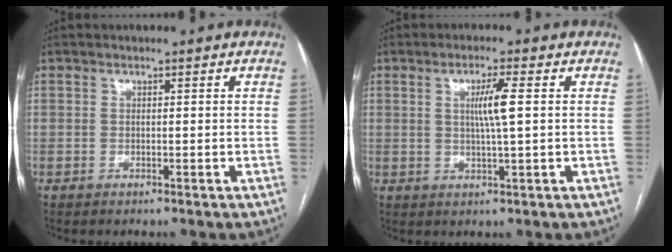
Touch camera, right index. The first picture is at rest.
{"total": 4.5, "force": [0.8, -0.3, 4.4], "torque": [-0.082, -0.002, 0.016]}